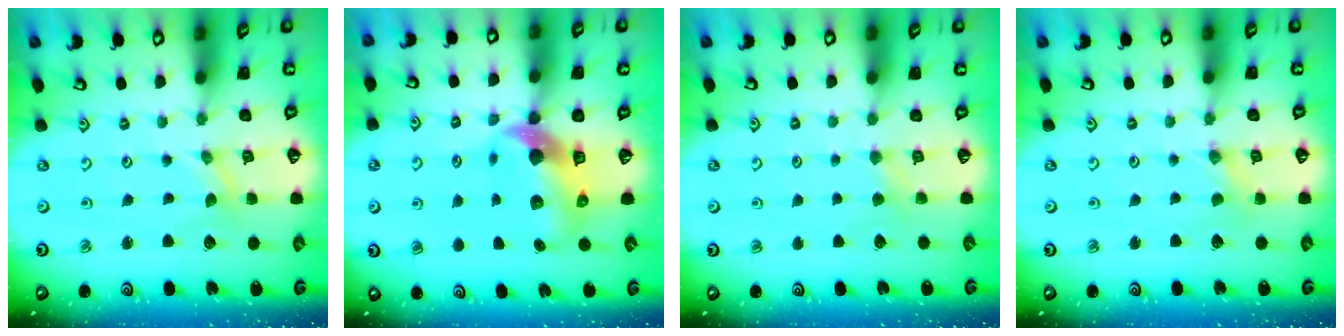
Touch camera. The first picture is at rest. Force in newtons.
{"total": 9.0, "press": 9.0, "slide": 1.3}
{"total": 2.5, "press": 2.5, "slide": 0.4}
{"total": 0.8, "press": 0.8, "slide": 0.1}